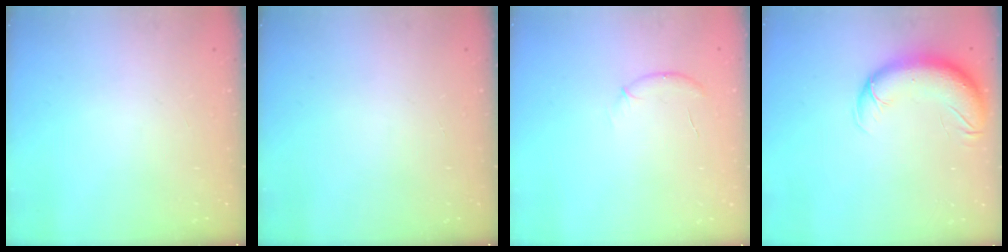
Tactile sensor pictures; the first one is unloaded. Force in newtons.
{"total": 0.0}
{"total": 7.0, "press": 6.8, "slide": 1.5}
{"total": 12.1, "press": 11.8, "slide": 2.5}